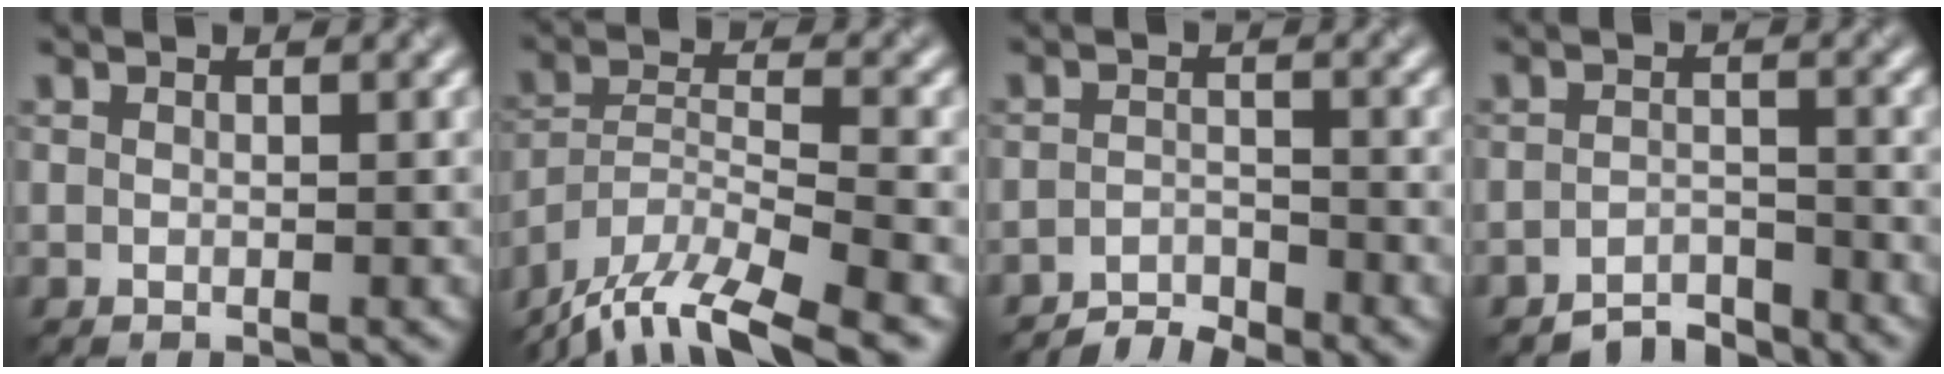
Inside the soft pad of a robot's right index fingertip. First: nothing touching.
{"total": 12.4, "force": [-10.6, 2.6, 5.8], "torque": [-0.098, -0.007, -0.170]}
{"total": 2.5, "force": [-2.4, 0.4, 0.6], "torque": [-0.008, 0.003, -0.050]}
{"total": 3.1, "force": [-2.9, 0.8, 0.7], "torque": [-0.007, 0.003, -0.056]}